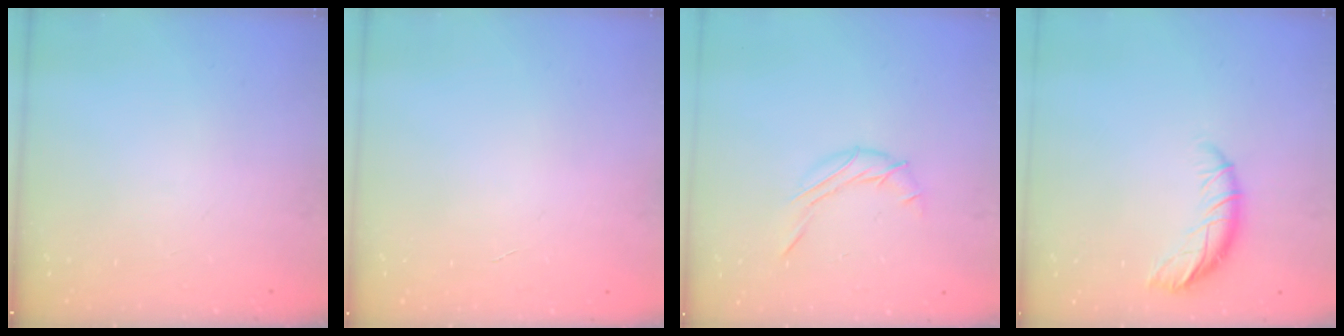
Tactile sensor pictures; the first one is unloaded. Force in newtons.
{"total": 0.0}
{"total": 6.9, "press": 6.9, "slide": 0.5}
{"total": 9.5, "press": 9.5, "slide": 0.3}